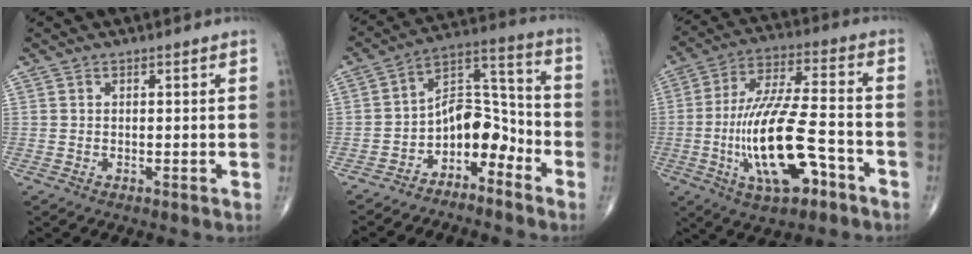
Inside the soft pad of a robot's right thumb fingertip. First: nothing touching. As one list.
[{"total": 9.7, "force": [-5.5, 5.8, 5.4], "torque": [-0.049, 0.097, -0.103]}, {"total": 18.7, "force": [-6.1, 6.6, 16.4], "torque": [-0.313, 0.034, -0.098]}]